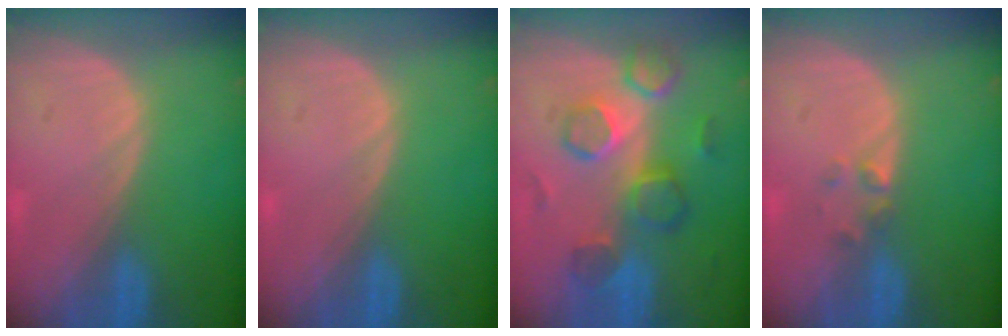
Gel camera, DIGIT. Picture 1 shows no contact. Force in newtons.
{"total": 0.0}
{"total": 8.7, "press": 8.4, "slide": 2.3}
{"total": 1.6, "press": 1.4, "slide": 0.9}